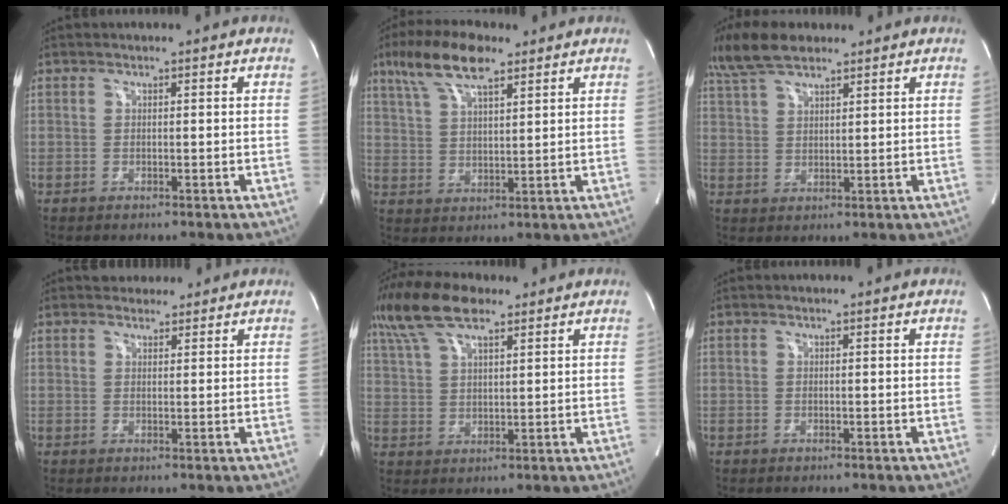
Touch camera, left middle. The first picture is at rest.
{"total": 10.2, "force": [6.8, 2.9, 7.1], "torque": [-0.144, 0.022, 0.127]}
{"total": 8.1, "force": [6.3, 2.5, 4.5], "torque": [-0.099, 0.023, 0.123]}
{"total": 3.6, "force": [3.2, 1.6, 0.8], "torque": [-0.005, 0.017, 0.048]}
{"total": 10.6, "force": [7.6, 3.2, 6.7], "torque": [-0.142, 0.027, 0.145]}
{"total": 0.0}